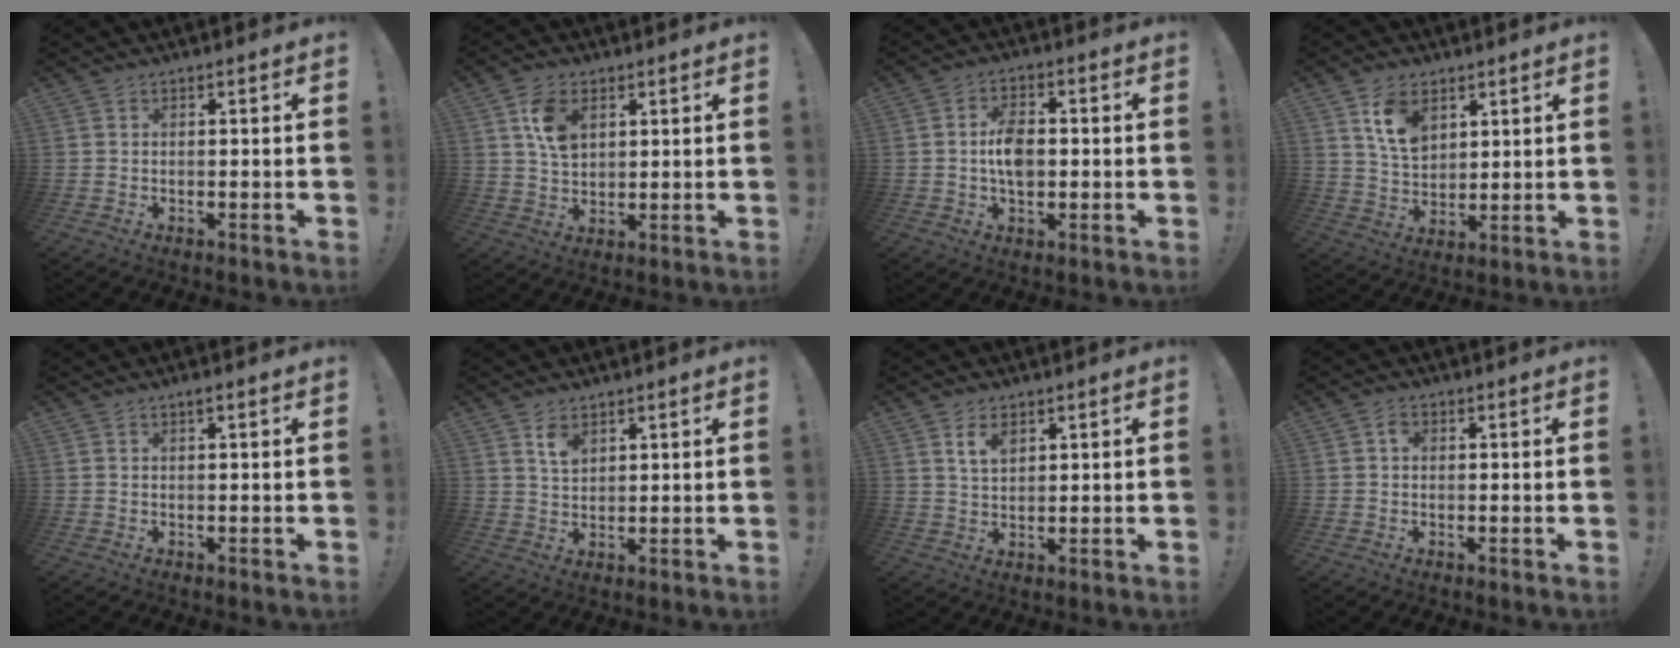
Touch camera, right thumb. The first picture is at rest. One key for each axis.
{"total": 8.6, "fx": 3.3, "fy": 5.9, "fz": 5.3, "tx": -0.084, "ty": -0.001, "tz": 0.065}
{"total": 7.9, "fx": -0.7, "fy": 5.0, "fz": 6.1, "tx": -0.102, "ty": 0.010, "tz": -0.015}
{"total": 10.7, "fx": 5.5, "fy": 7.2, "fz": 5.6, "tx": -0.093, "ty": -0.017, "tz": 0.107}
{"total": 0.8, "fx": 0.4, "fy": -0.2, "fz": 0.7, "tx": -0.013, "ty": -0.001, "tz": 0.007}
{"total": 4.9, "fx": 3.1, "fy": 3.0, "fz": 2.3, "tx": -0.027, "ty": -0.018, "tz": 0.053}
{"total": 5.1, "fx": 3.0, "fy": 2.9, "fz": 2.7, "tx": -0.039, "ty": -0.009, "tz": 0.054}
{"total": 2.1, "fx": 0.2, "fy": 1.7, "fz": 1.2, "tx": -0.012, "ty": 0.002, "tz": -0.001}